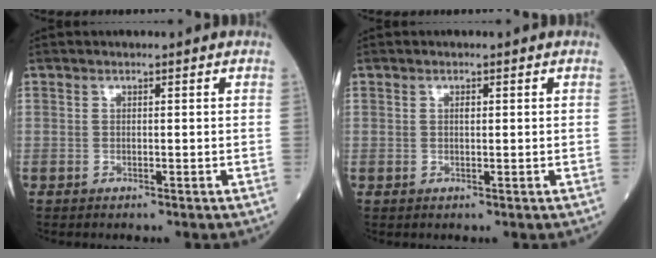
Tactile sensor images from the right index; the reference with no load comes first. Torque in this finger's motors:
{"motor_torque": [0.19, 0.03, -0.03, 0.00]}